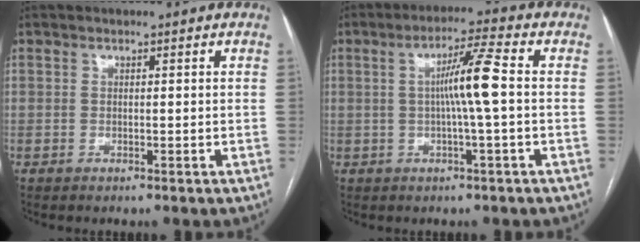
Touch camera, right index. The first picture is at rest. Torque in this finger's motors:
{"motor_torque": [0.79, -0.05, 0.41, 0.14]}